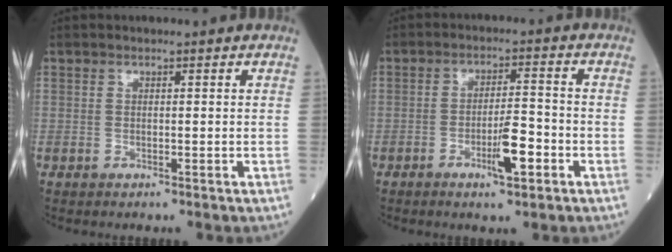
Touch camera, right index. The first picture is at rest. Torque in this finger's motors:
{"motor_torque": [-0.01, -0.03, 0.10, 0.03]}